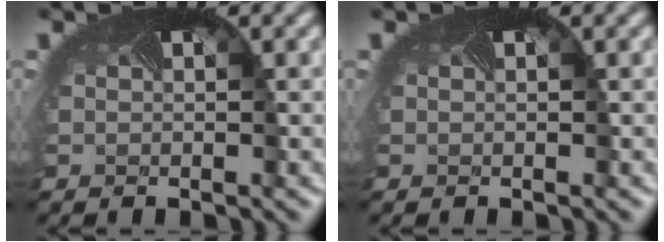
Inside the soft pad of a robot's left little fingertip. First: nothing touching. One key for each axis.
{"total": 0.0}